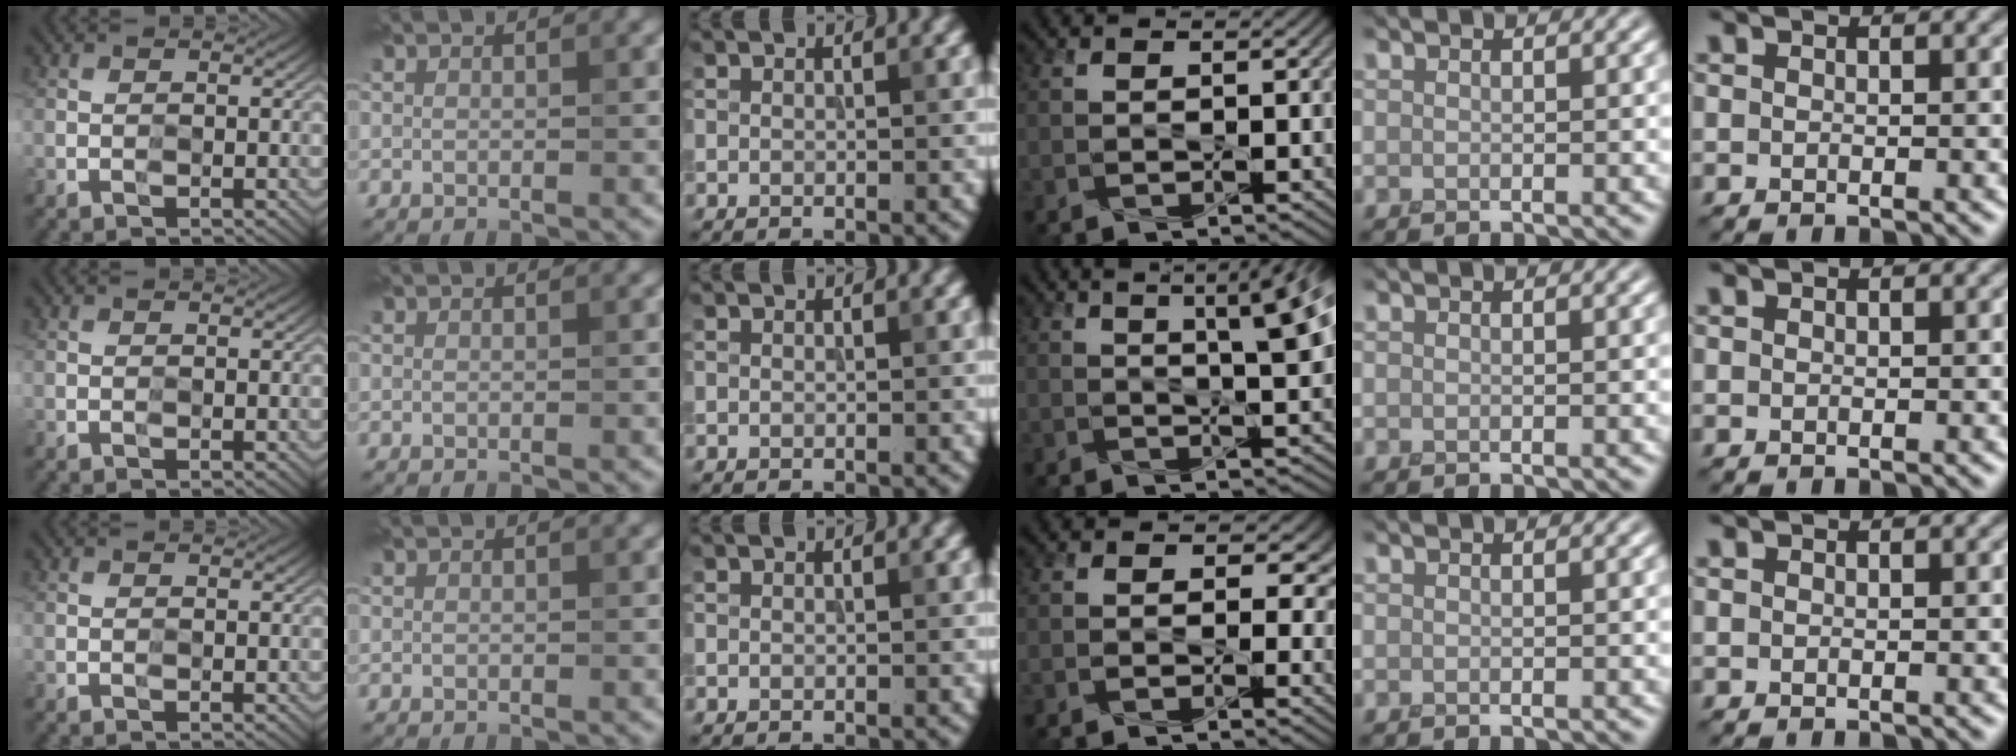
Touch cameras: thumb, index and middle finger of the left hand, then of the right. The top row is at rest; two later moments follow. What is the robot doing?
{"motion": "press", "object": "syringe"}